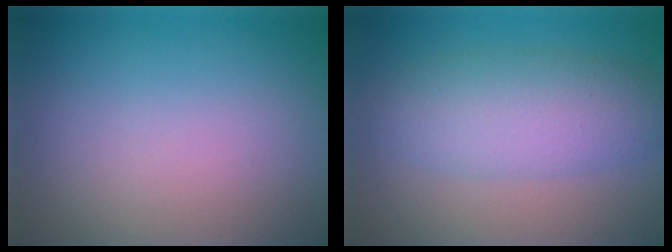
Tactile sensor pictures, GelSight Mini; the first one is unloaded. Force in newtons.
{"total": 5.2, "press": 5.2, "slide": 0.1}